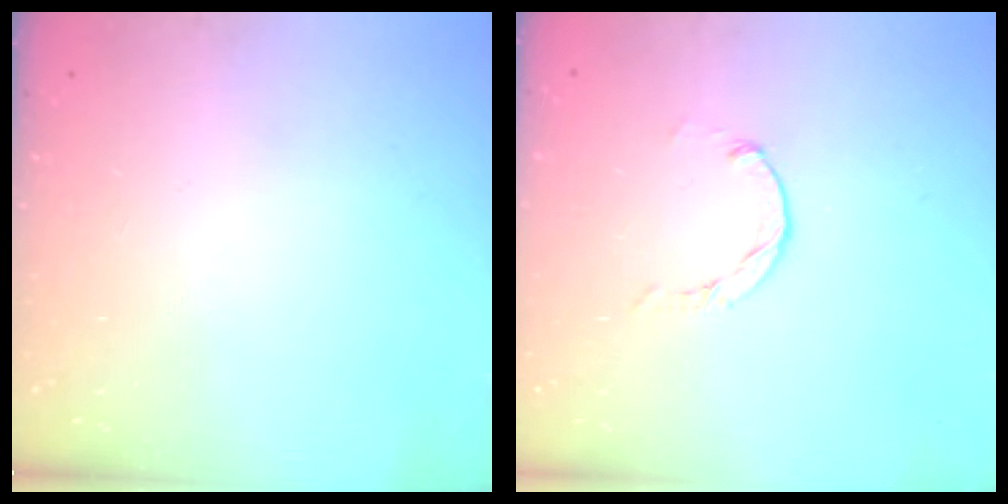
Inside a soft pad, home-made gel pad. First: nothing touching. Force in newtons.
{"total": 0.0}